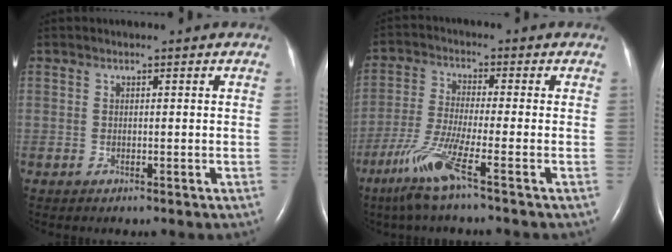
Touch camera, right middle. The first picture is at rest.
{"total": 8.2, "force": [-4.8, -0.8, 6.6], "torque": [-0.141, -0.026, -0.102]}